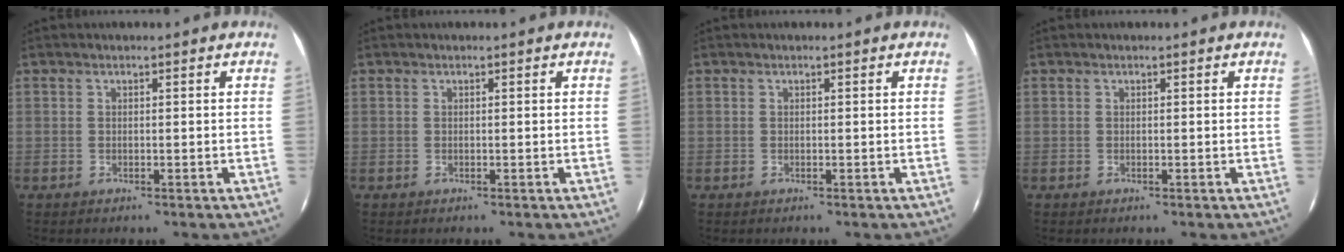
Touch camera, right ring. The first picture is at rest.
{"total": 0.0}
{"total": 0.0}
{"total": 0.0}